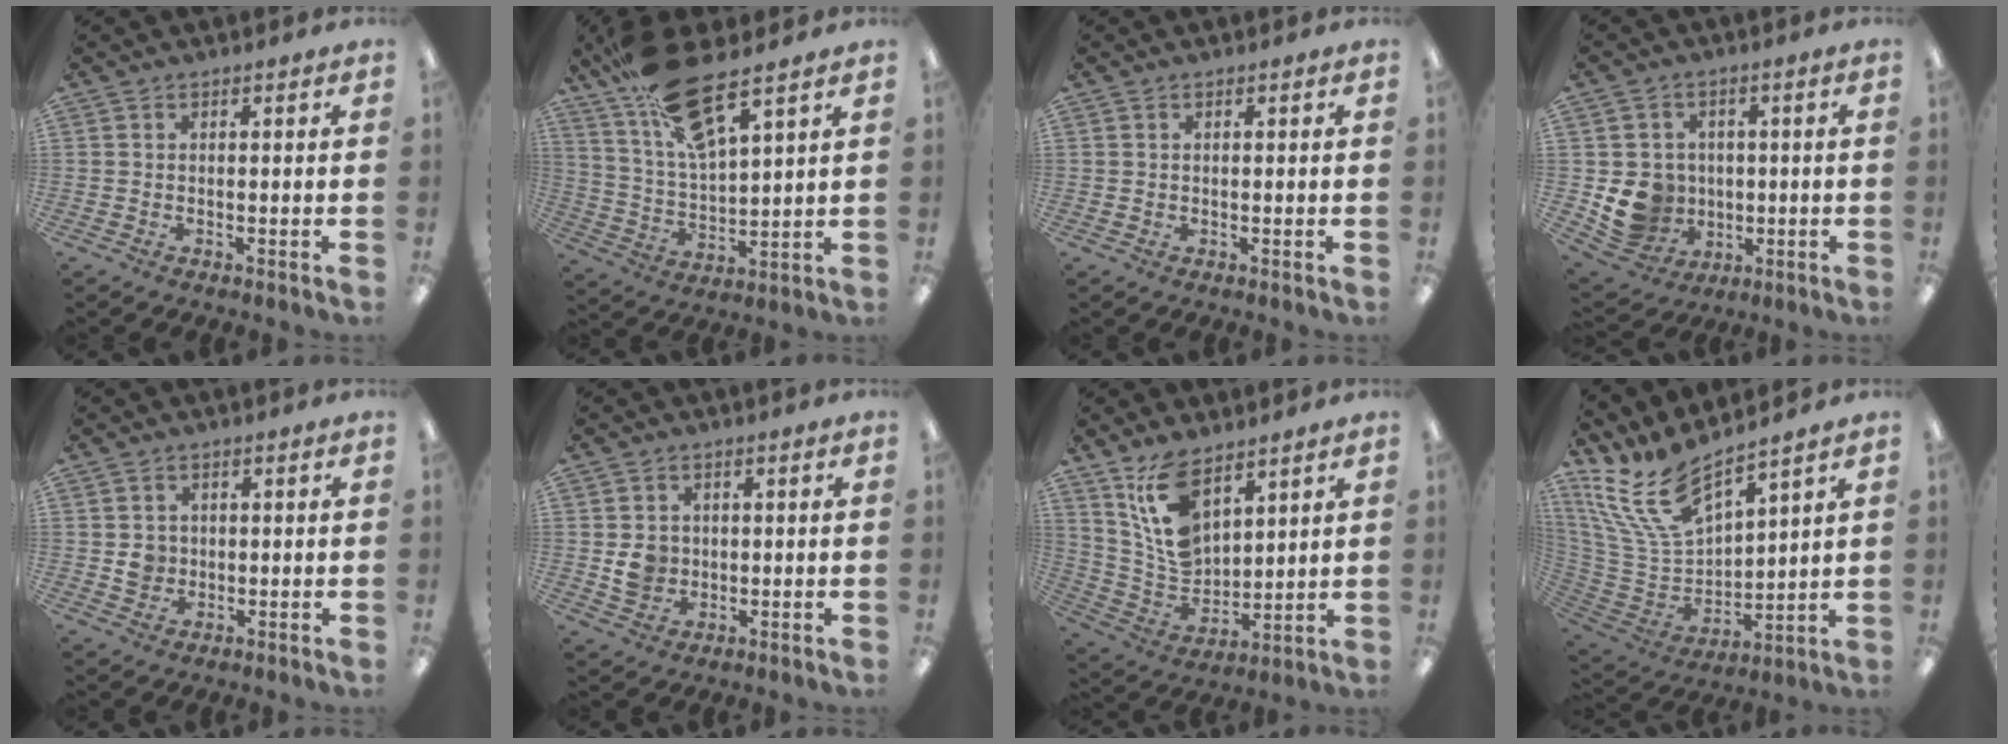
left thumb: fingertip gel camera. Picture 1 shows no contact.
{"total": 17.6, "force": [12.5, 5.0, 11.3], "torque": [-0.210, -0.062, 0.218]}
{"total": 0.7, "force": [0.2, 0.6, 0.2], "torque": [-0.004, 0.003, 0.004]}
{"total": 10.0, "force": [-0.8, 9.5, 3.2], "torque": [-0.084, 0.003, -0.005]}
{"total": 3.6, "force": [0.2, 3.4, 1.1], "torque": [-0.009, -0.001, 0.002]}
{"total": 5.1, "force": [0.1, 4.7, 2.2], "torque": [-0.020, 0.002, 0.002]}
{"total": 13.2, "force": [8.1, 7.2, 7.5], "torque": [-0.165, -0.037, 0.153]}
{"total": 17.7, "force": [13.0, 6.8, 9.9], "torque": [-0.261, -0.084, 0.236]}